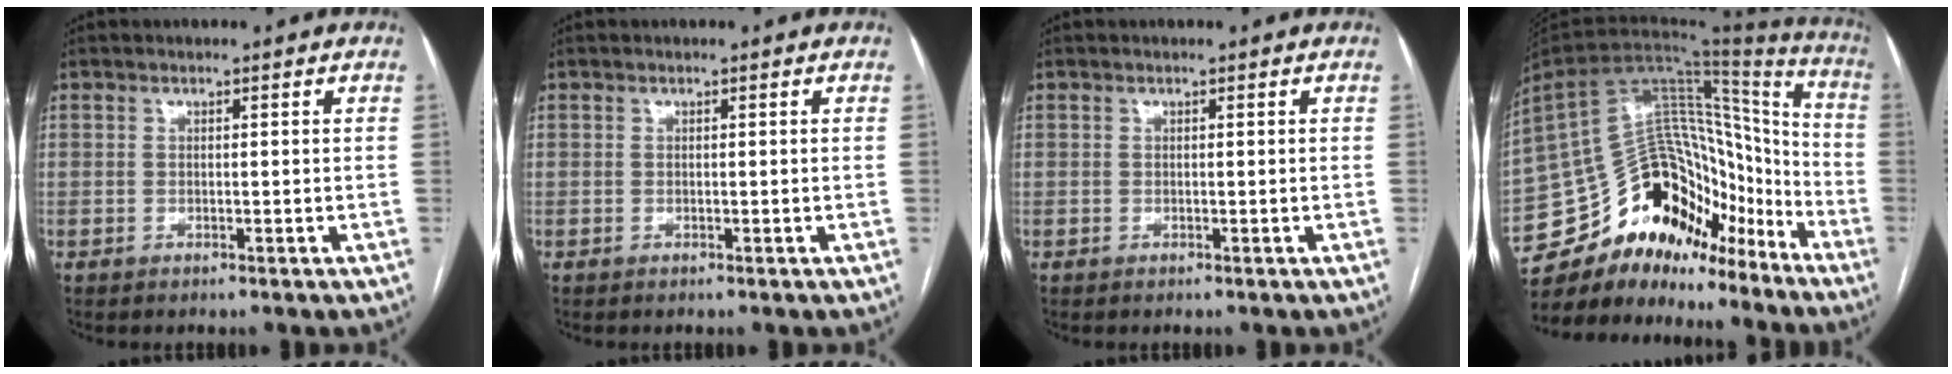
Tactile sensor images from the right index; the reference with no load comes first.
{"total": 0.0}
{"total": 0.0}
{"total": 22.7, "force": [-16.5, 11.3, 10.8], "torque": [-0.206, 0.057, -0.266]}